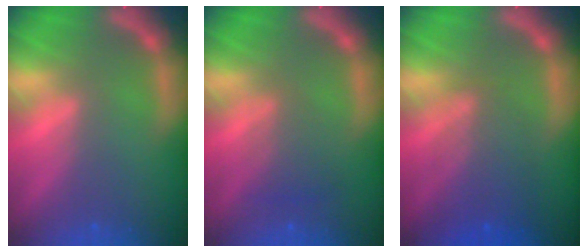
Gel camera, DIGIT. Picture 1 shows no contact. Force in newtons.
{"total": 2.5}
{"total": 5.1}